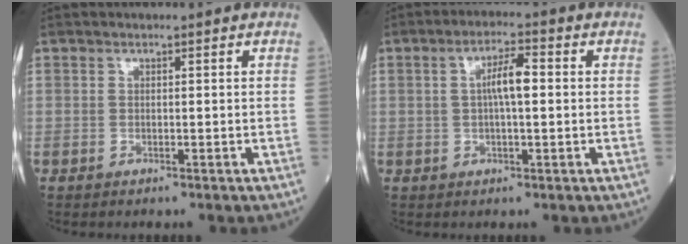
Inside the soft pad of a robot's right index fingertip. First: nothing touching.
{"total": 4.9, "force": [0.5, 1.0, 4.8], "torque": [-0.086, 0.012, 0.007]}